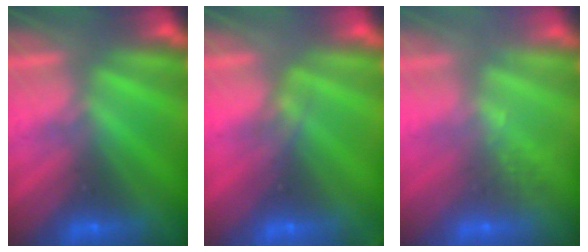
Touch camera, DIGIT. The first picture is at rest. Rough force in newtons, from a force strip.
{"total": 2.8}
{"total": 2.4}